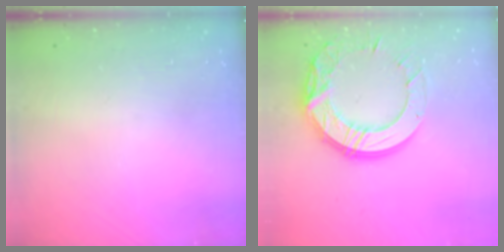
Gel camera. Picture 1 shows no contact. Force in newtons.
{"total": 18.4, "press": 18.3, "slide": 1.1}